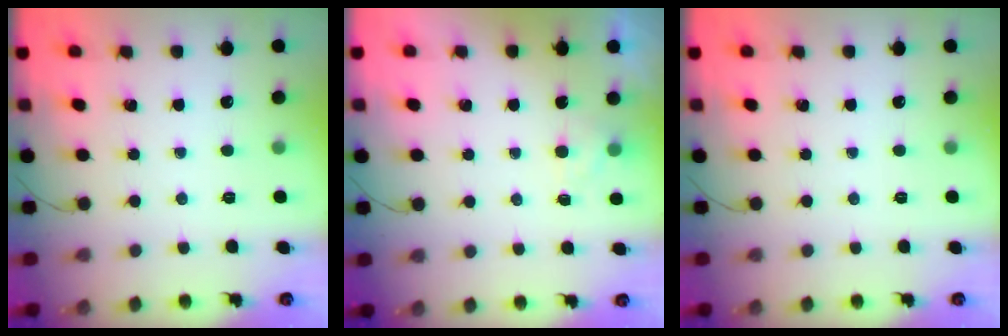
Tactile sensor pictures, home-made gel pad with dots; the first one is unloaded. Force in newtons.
{"total": 1.3, "press": 0.7, "slide": 1.0}
{"total": 0.0}